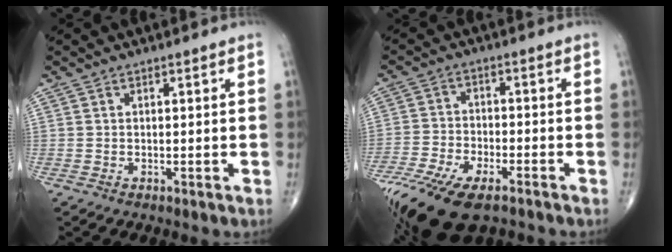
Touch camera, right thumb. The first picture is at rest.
{"total": 15.4, "force": [-10.2, 6.2, 9.8], "torque": [-0.215, 0.010, -0.186]}